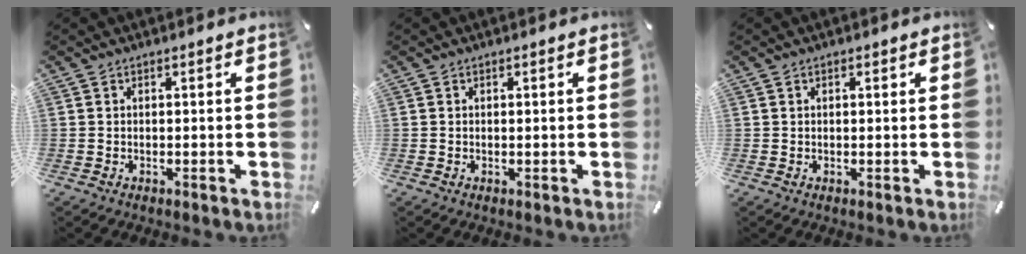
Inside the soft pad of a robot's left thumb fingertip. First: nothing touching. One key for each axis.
{"total": 0.5, "fx": 0.0, "fy": 0.2, "fz": 0.5, "tx": -0.009, "ty": 0.000, "tz": 0.001}
{"total": 0.7, "fx": 0.2, "fy": 0.5, "fz": 0.4, "tx": -0.007, "ty": 0.003, "tz": 0.003}